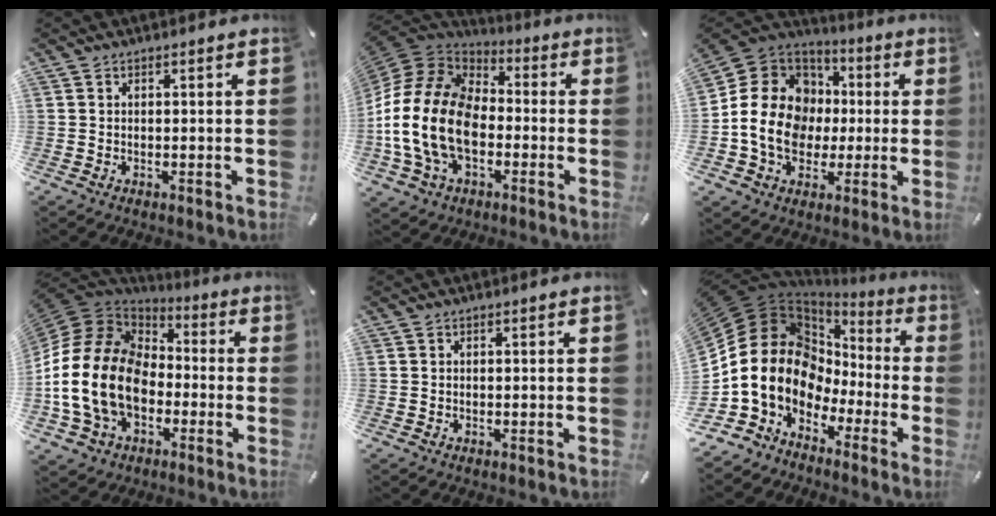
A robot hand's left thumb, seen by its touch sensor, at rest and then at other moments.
{"total": 19.4, "force": [-6.0, 13.4, 12.7], "torque": [-0.283, 0.030, -0.112]}
{"total": 16.9, "force": [-2.3, 14.8, 7.8], "torque": [-0.151, 0.023, -0.034]}
{"total": 18.4, "force": [-4.7, 14.0, 11.0], "torque": [-0.260, 0.016, -0.086]}
{"total": 0.0}
{"total": 17.6, "force": [-0.2, 14.8, 9.5], "torque": [-0.218, -0.031, 0.000]}